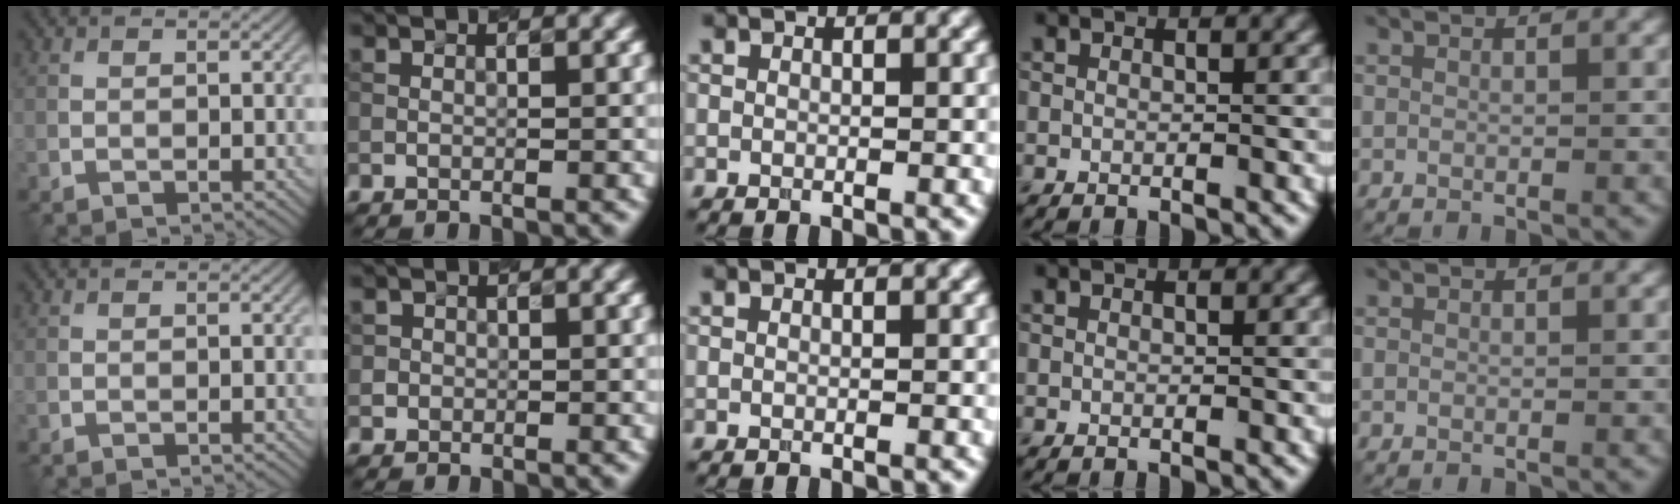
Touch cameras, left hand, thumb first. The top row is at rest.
{"index": {"total": 0.9, "force": [0.0, 0.9, 0.0], "torque": [0.011, -0.003, 0.002]}}